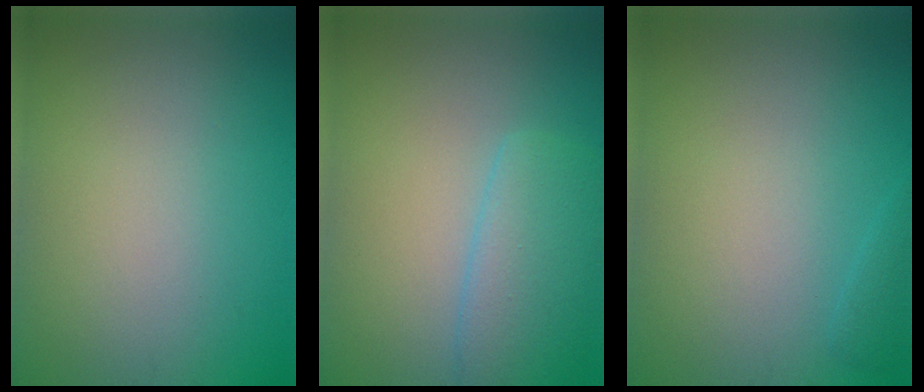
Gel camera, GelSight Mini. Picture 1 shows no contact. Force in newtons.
{"total": 4.1, "press": 4.1, "slide": 0.2}
{"total": 0.8, "press": 0.8, "slide": 0.1}